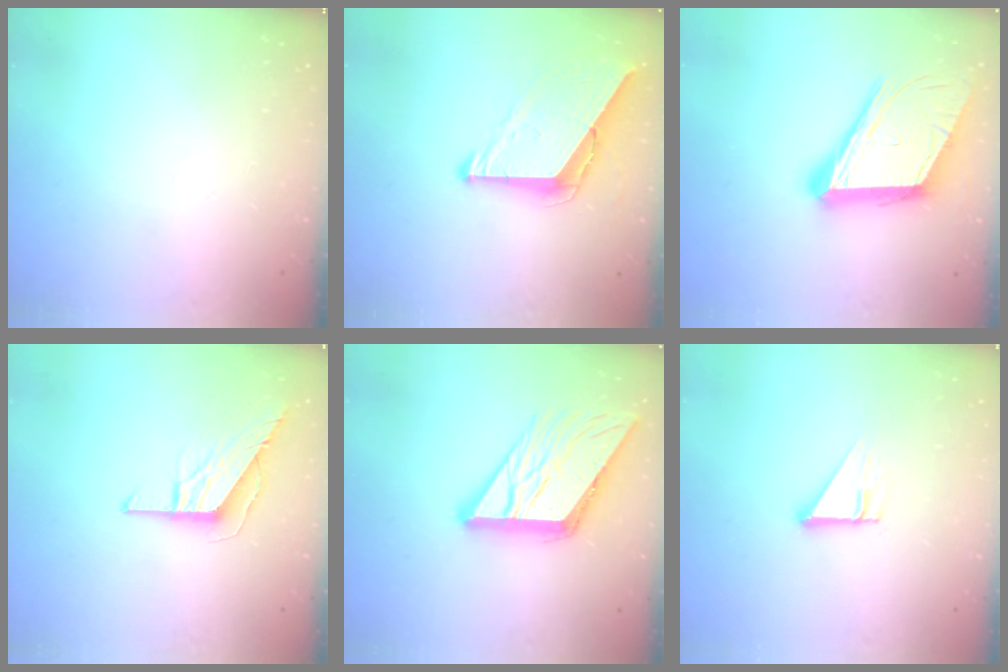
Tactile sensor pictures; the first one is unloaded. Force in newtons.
{"total": 10.0, "press": 9.9, "slide": 1.0}
{"total": 18.6, "press": 18.2, "slide": 3.8}
{"total": 9.4, "press": 9.4, "slide": 0.9}
{"total": 15.0, "press": 14.9, "slide": 1.6}
{"total": 4.3, "press": 4.3, "slide": 0.4}